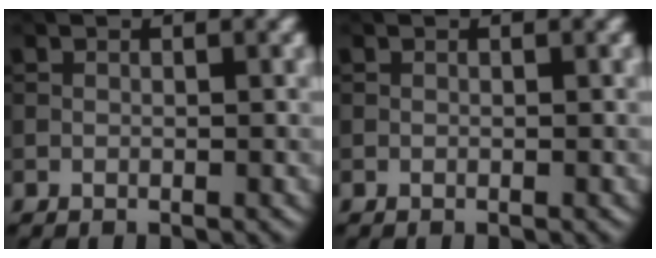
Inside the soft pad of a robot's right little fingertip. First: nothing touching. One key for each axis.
{"total": 0.0}